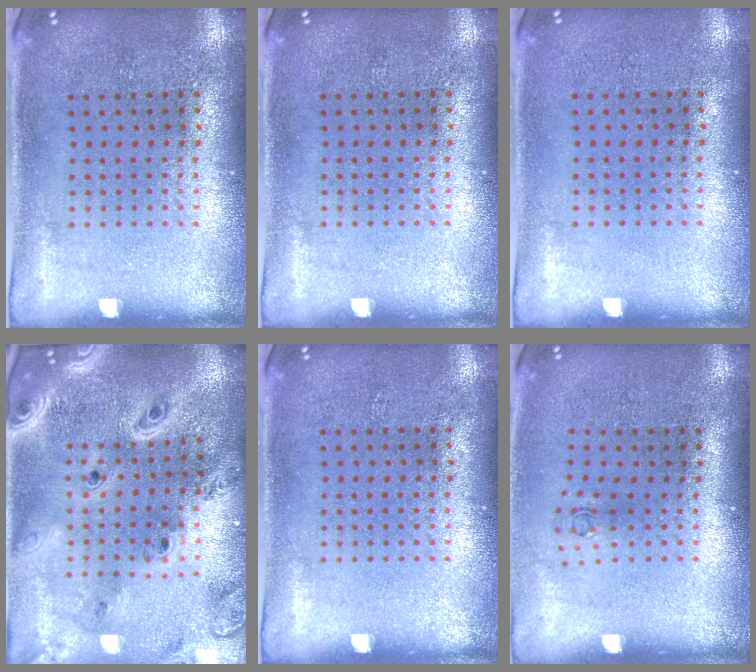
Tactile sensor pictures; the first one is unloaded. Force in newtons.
{"total": 0.0}
{"total": 0.0}
{"total": 3.8, "press": 2.9, "slide": 2.4}
{"total": 0.0}
{"total": 0.6, "press": 0.3, "slide": 0.5}